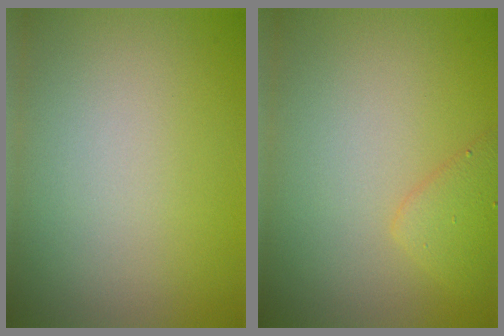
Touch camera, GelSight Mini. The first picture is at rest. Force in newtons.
{"total": 2.0, "press": 2.0, "slide": 0.0}